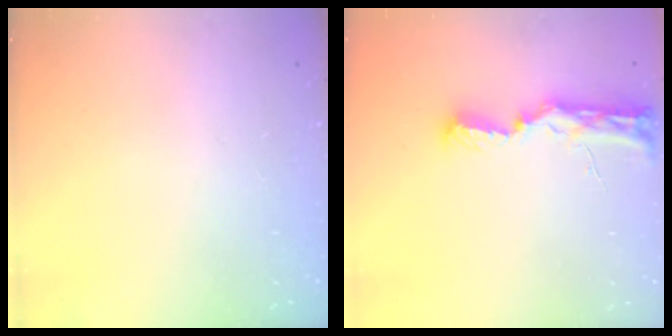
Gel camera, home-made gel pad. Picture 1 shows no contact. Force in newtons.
{"total": 9.6, "press": 9.3, "slide": 2.4}